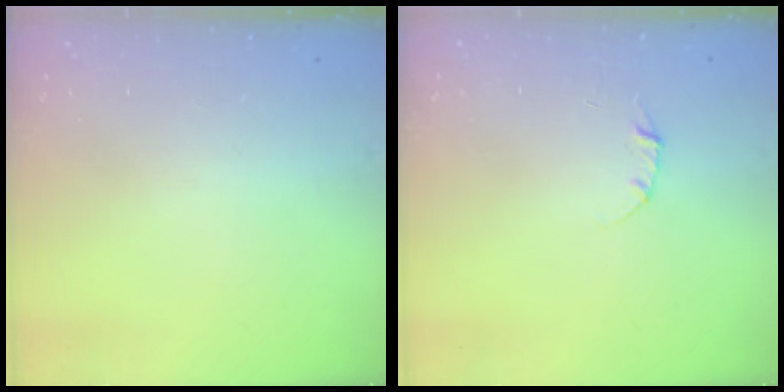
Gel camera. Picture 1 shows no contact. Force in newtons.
{"total": 3.3, "press": 3.2, "slide": 0.3}